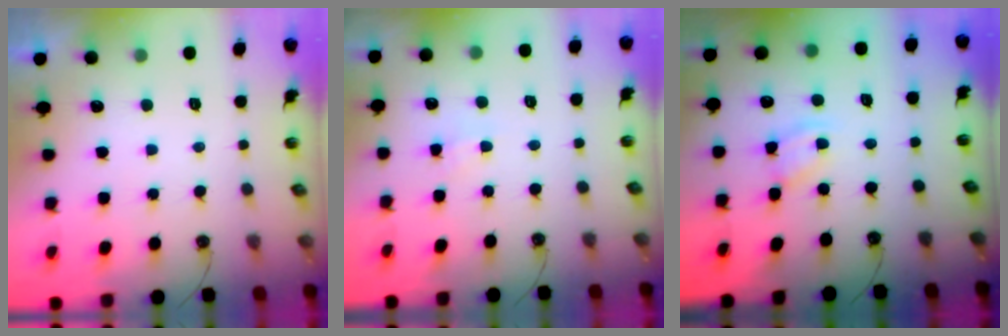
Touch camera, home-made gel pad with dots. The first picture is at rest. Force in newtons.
{"total": 1.9, "press": 1.9, "slide": 0.3}
{"total": 2.1, "press": 2.1, "slide": 0.3}